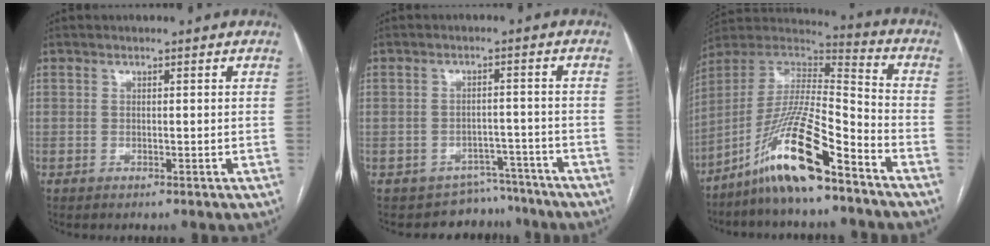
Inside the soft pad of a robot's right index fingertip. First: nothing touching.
{"total": 6.2, "force": [-5.4, 3.0, -1.1], "torque": [0.027, 0.035, -0.070]}
{"total": 16.6, "force": [-11.2, 1.5, 12.1], "torque": [-0.245, -0.006, -0.208]}